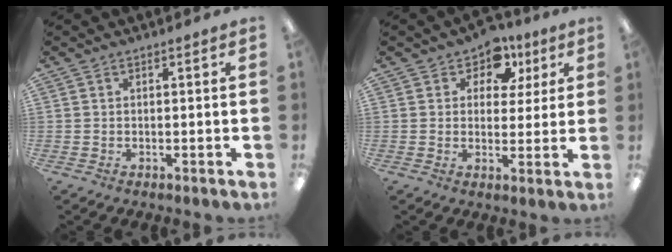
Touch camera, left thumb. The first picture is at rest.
{"total": 7.5, "force": [4.2, 5.4, 2.8], "torque": [-0.040, -0.019, 0.074]}